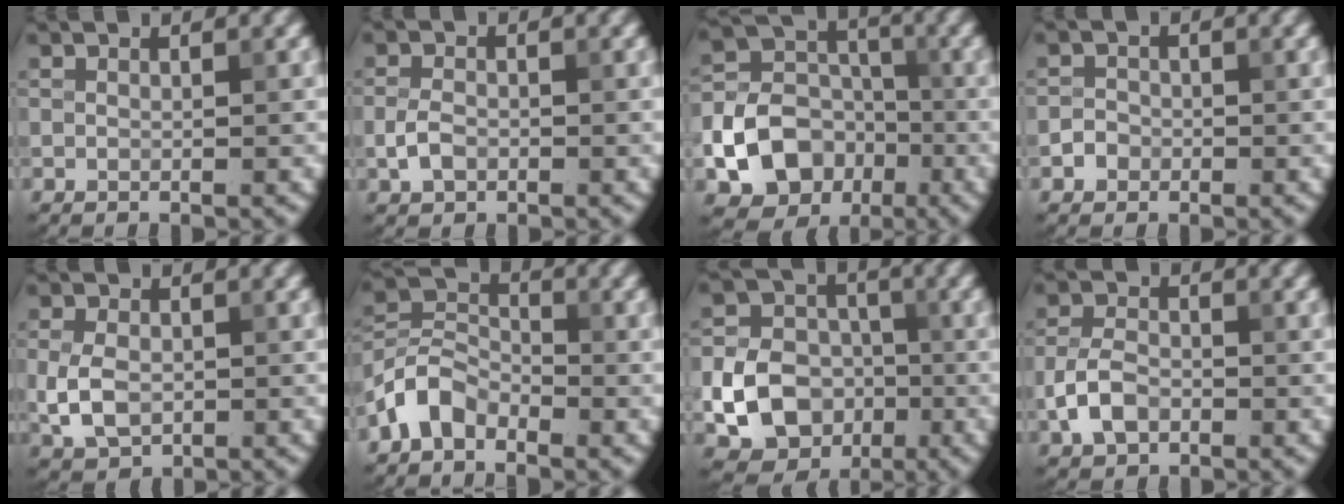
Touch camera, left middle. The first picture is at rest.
{"total": 2.0, "force": [-0.6, 1.4, 1.3], "torque": [-0.028, 0.002, -0.017]}
{"total": 9.8, "force": [-3.7, 7.8, 4.6], "torque": [-0.076, -0.016, -0.083]}
{"total": 1.3, "force": [-0.6, 1.1, 0.3], "torque": [0.003, 0.003, -0.012]}
{"total": 3.7, "force": [-0.5, 2.6, 2.6], "torque": [-0.055, -0.003, -0.010]}
{"total": 4.2, "force": [-2.7, 2.6, 1.9], "torque": [-0.041, 0.010, -0.065]}
{"total": 7.1, "force": [-2.0, 5.9, 3.6], "torque": [-0.048, -0.003, -0.036]}
{"total": 3.4, "force": [-1.4, 2.3, 2.2], "torque": [-0.045, 0.003, -0.034]}